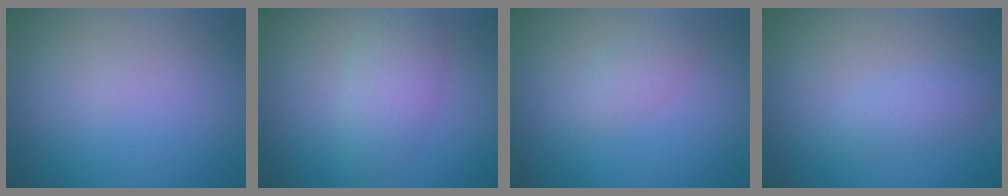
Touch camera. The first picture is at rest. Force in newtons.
{"total": 3.4, "press": 3.4, "slide": 0.1}
{"total": 1.6, "press": 1.6, "slide": 0.0}
{"total": 2.0, "press": 2.0, "slide": 0.1}